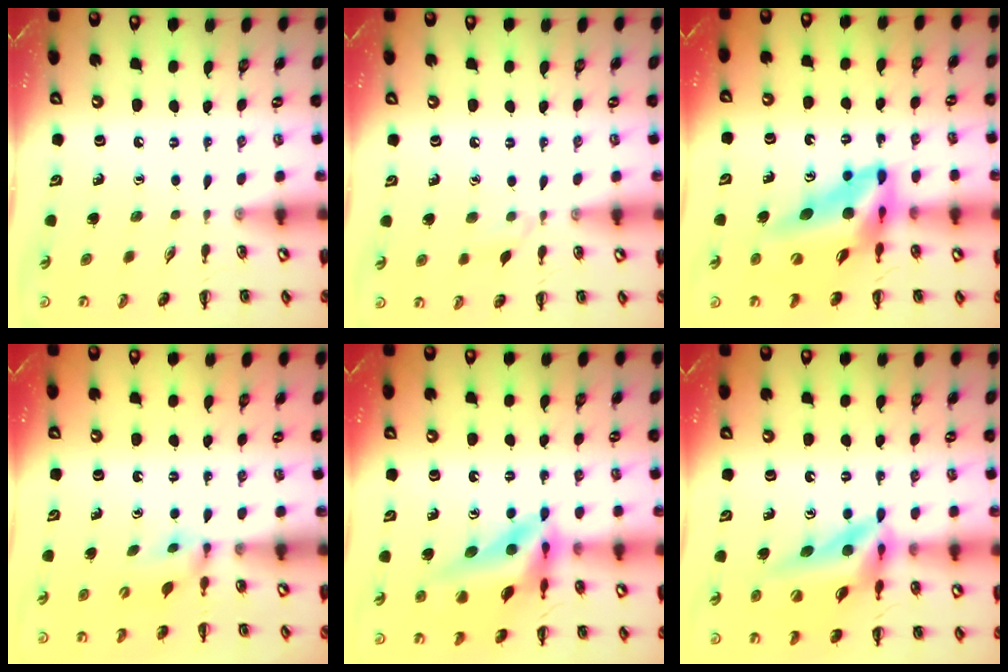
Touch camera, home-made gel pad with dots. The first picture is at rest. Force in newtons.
{"total": 4.7, "press": 4.4, "slide": 1.6}
{"total": 14.9, "press": 14.2, "slide": 4.6}
{"total": 3.6, "press": 3.4, "slide": 1.1}
{"total": 13.0, "press": 12.6, "slide": 3.1}
{"total": 13.8, "press": 13.1, "slide": 4.4}